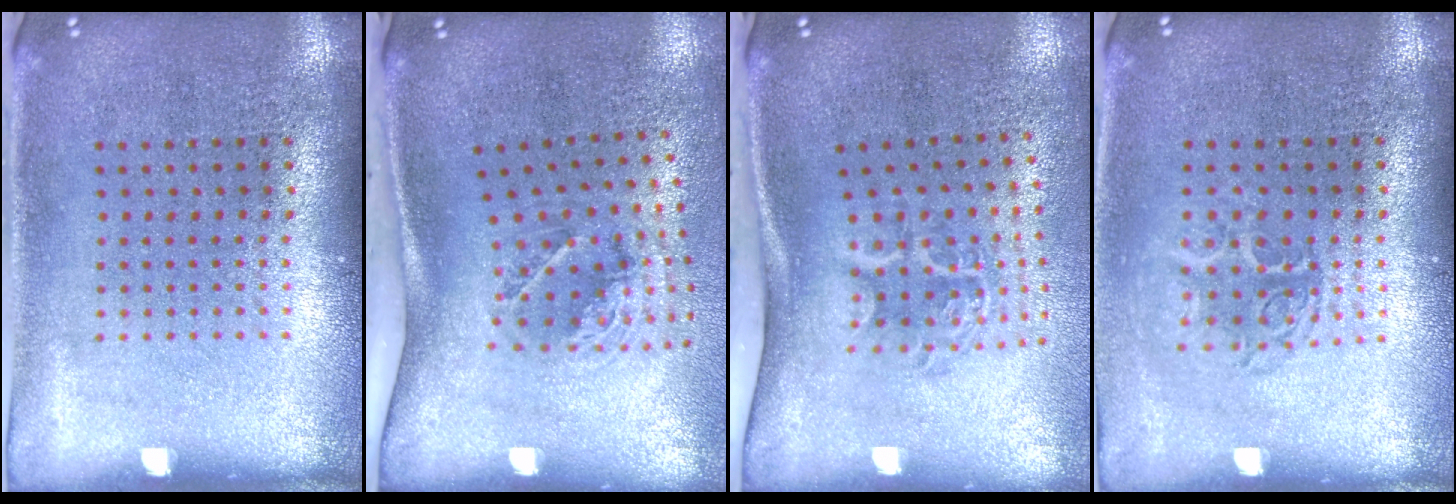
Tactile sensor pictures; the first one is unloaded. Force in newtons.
{"total": 2.1, "press": 1.3, "slide": 1.6}
{"total": 2.0, "press": 1.3, "slide": 1.6}
{"total": 1.3, "press": 1.1, "slide": 0.7}